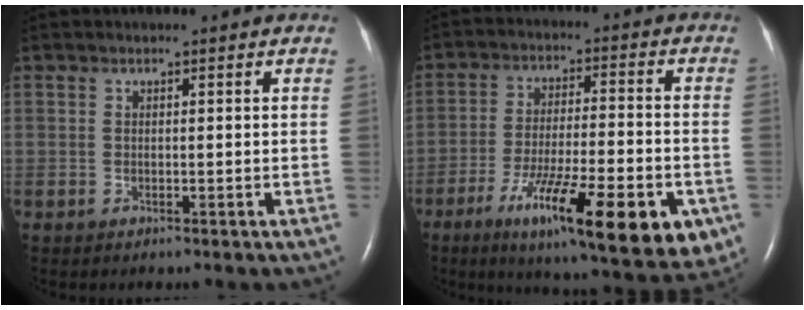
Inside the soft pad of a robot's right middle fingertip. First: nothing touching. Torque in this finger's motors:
{"motor_torque": [1.22, -0.92, 0.45, 0.20]}